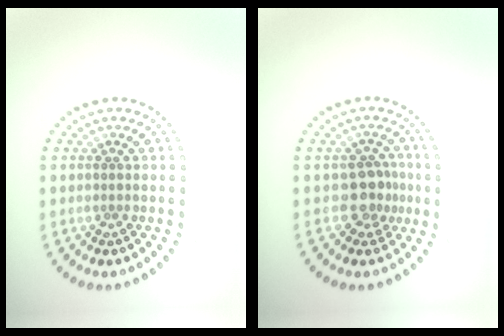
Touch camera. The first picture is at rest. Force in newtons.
{"total": 2.7, "press": 2.2, "slide": 1.5}